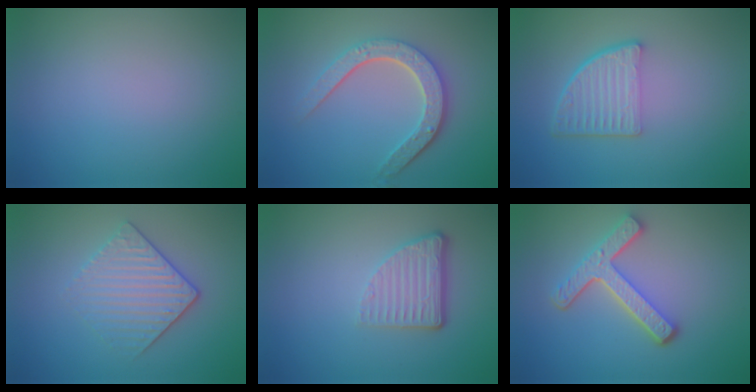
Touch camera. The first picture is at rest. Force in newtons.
{"total": 4.7, "press": 3.5, "slide": 3.1}
{"total": 4.7, "press": 3.3, "slide": 3.3}
{"total": 3.7, "press": 3.3, "slide": 1.7}
{"total": 3.8, "press": 2.6, "slide": 2.8}
{"total": 4.5, "press": 3.4, "slide": 3.0}